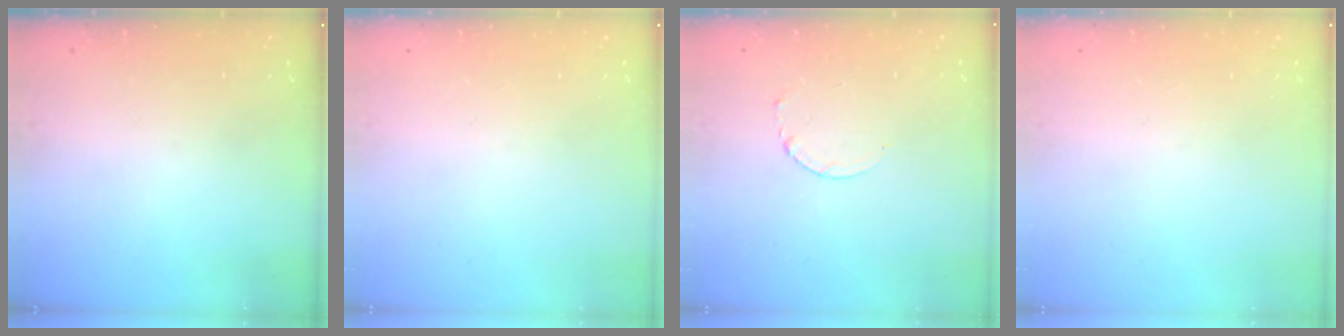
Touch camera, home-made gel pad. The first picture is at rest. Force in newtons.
{"total": 0.0}
{"total": 2.5, "press": 2.5, "slide": 0.3}
{"total": 0.0}